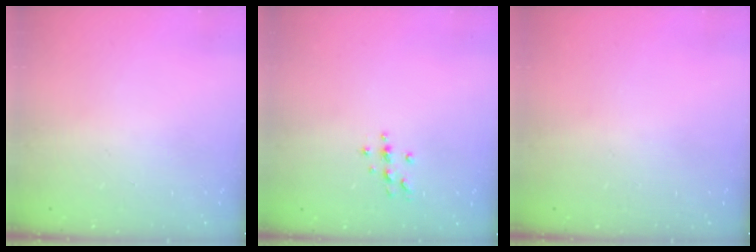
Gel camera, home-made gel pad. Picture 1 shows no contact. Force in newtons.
{"total": 4.0, "press": 3.9, "slide": 0.5}
{"total": 0.0}